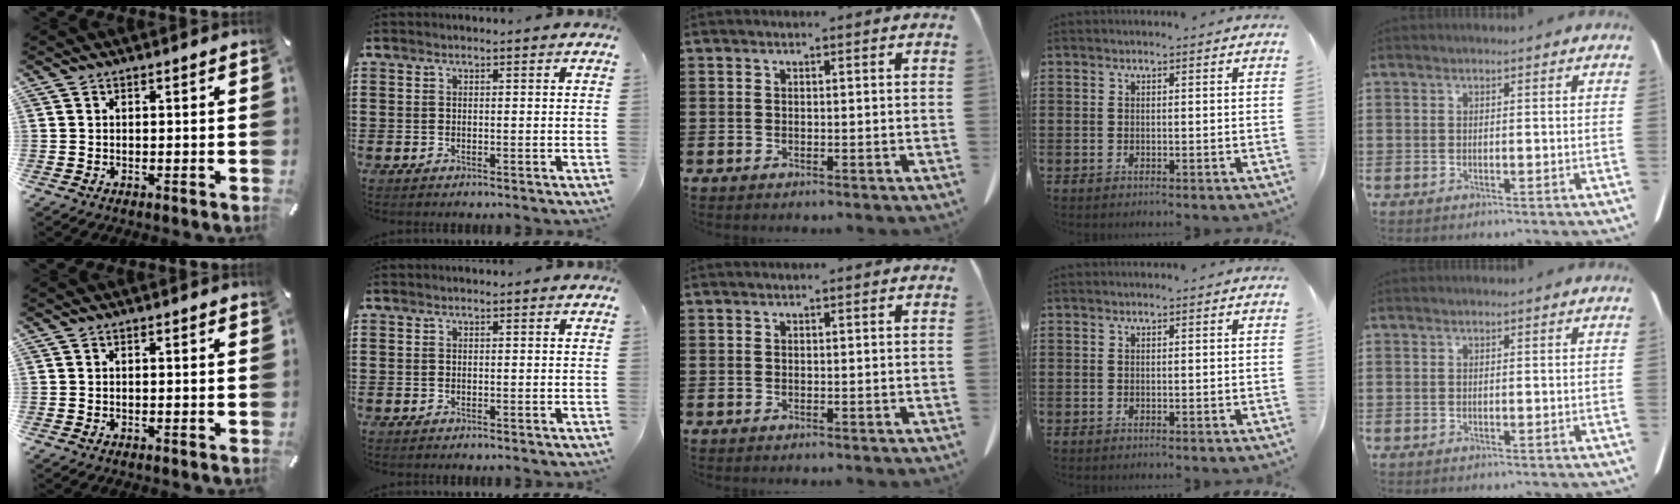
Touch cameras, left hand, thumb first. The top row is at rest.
{}